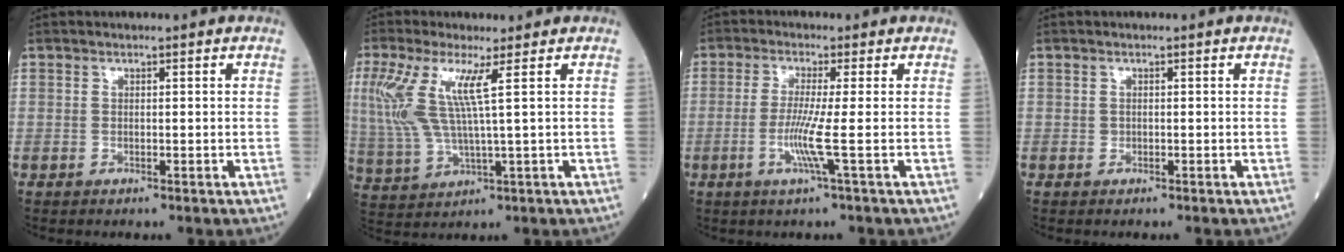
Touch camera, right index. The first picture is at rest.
{"total": 9.0, "force": [2.9, 0.4, 8.5], "torque": [-0.213, 0.005, 0.063]}
{"total": 5.0, "force": [-1.2, -1.2, 4.7], "torque": [-0.102, -0.013, -0.025]}
{"total": 0.0}